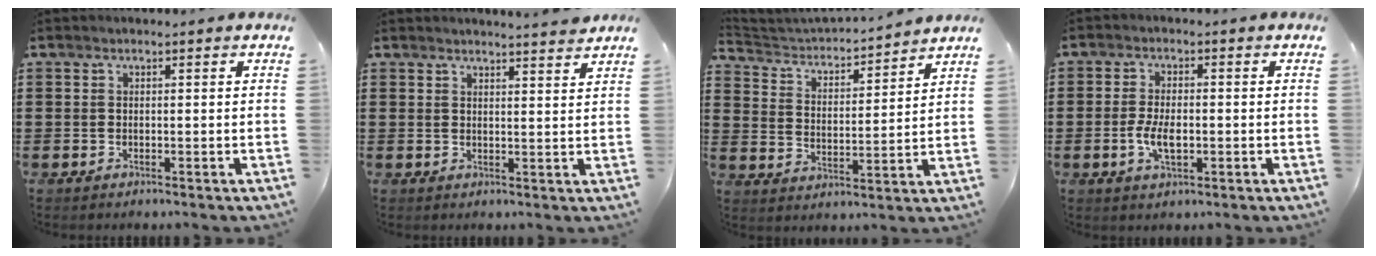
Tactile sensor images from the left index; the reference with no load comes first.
{"total": 2.7, "force": [2.7, -0.4, 0.3], "torque": [-0.015, -0.010, 0.051]}
{"total": 3.0, "force": [2.9, 0.2, 0.4], "torque": [-0.031, -0.033, 0.041]}
{"total": 4.7, "force": [-1.0, 2.2, 4.0], "torque": [-0.091, -0.003, -0.023]}